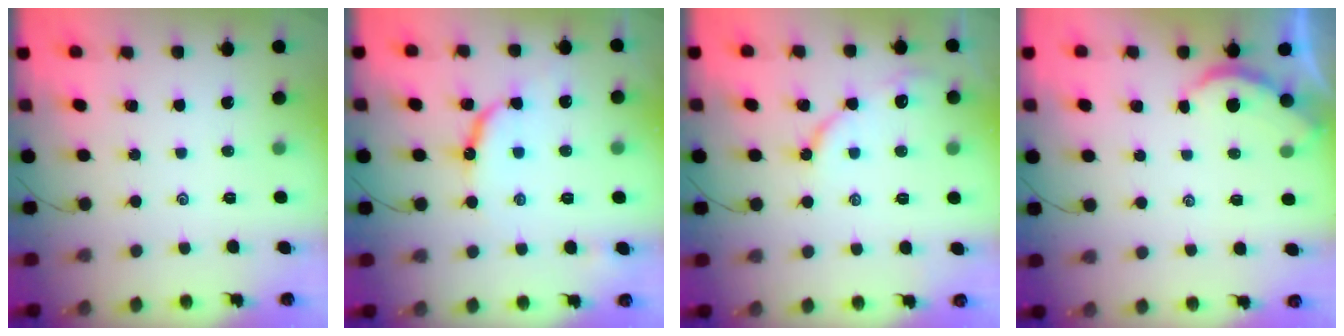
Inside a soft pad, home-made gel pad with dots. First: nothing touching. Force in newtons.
{"total": 9.4, "press": 9.4, "slide": 0.9}
{"total": 7.2, "press": 7.1, "slide": 0.8}
{"total": 2.0, "press": 2.0, "slide": 0.2}